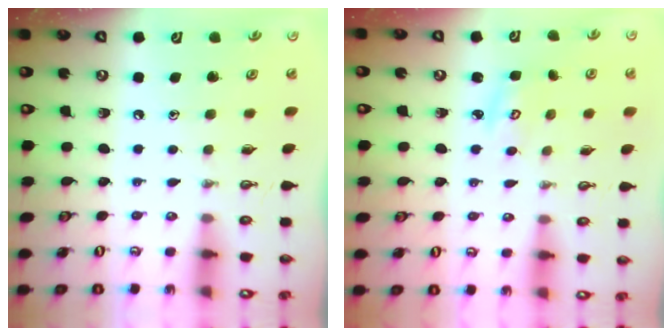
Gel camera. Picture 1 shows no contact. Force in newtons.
{"total": 3.2, "press": 3.2, "slide": 0.3}